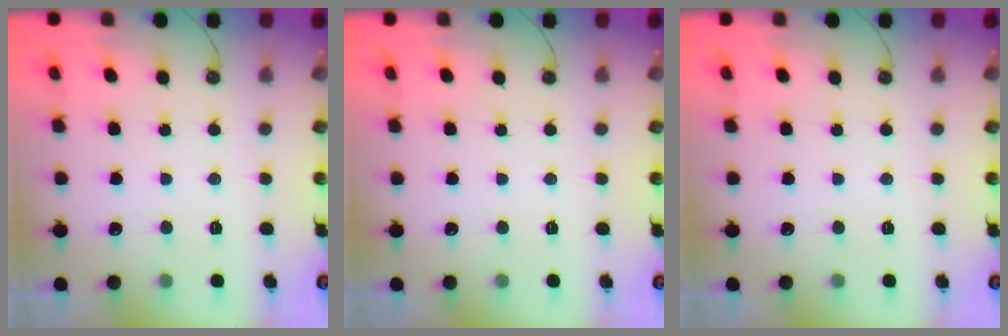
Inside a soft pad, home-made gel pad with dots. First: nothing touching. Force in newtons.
{"total": 0.0}
{"total": 0.0}